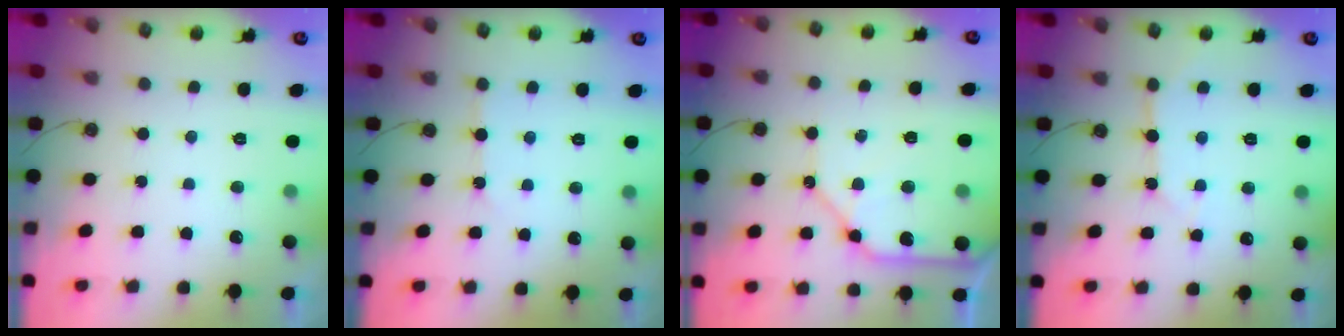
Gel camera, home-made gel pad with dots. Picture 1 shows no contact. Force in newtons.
{"total": 4.5, "press": 4.4, "slide": 0.3}
{"total": 13.3, "press": 13.2, "slide": 1.6}
{"total": 4.7, "press": 4.7, "slide": 0.4}